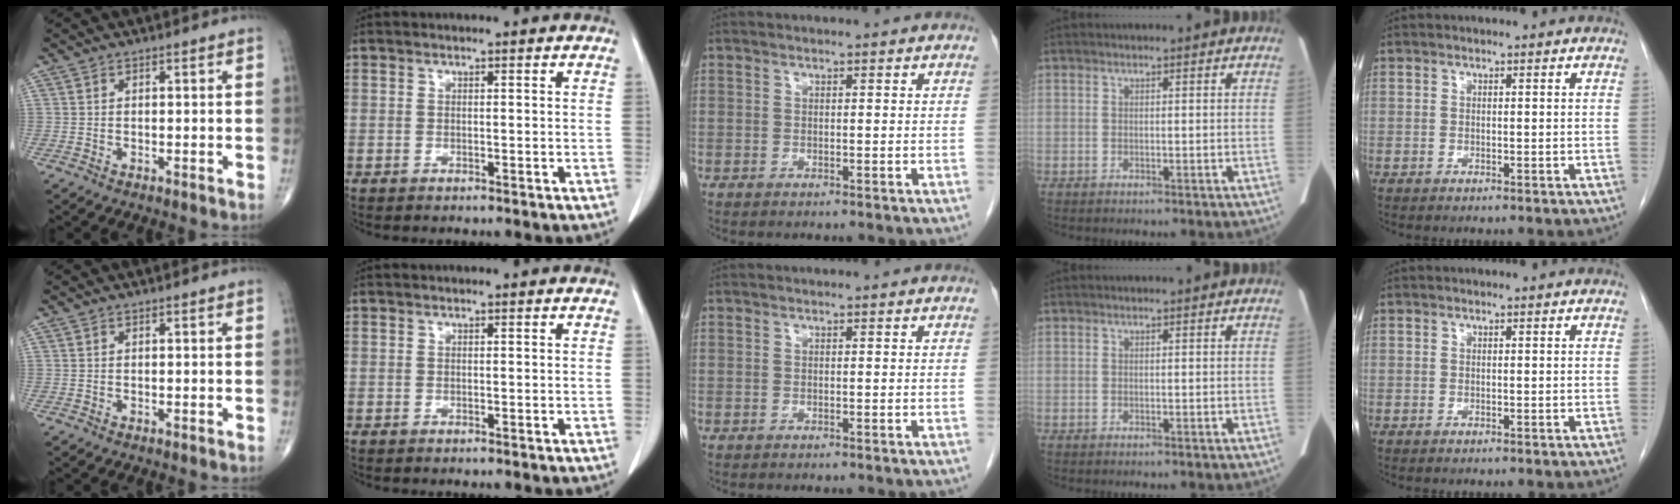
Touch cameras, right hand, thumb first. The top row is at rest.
{}